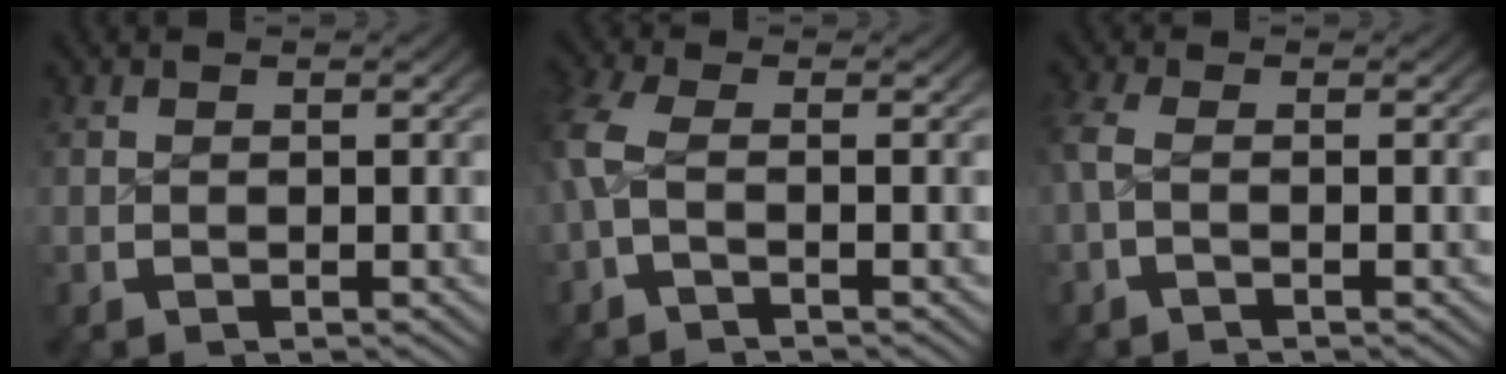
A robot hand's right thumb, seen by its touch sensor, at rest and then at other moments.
{"total": 3.2, "force": [-0.4, 1.8, 2.6], "torque": [-0.083, -0.006, -0.007]}
{"total": 2.1, "force": [-0.4, 1.2, 1.7], "torque": [-0.055, -0.003, -0.006]}